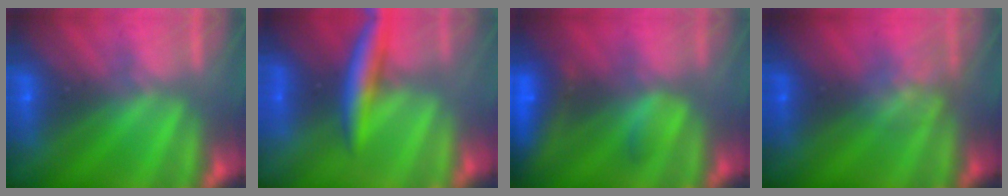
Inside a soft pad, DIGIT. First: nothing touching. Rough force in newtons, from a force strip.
{"total": 7.3}
{"total": 9.2}
{"total": 2.5}